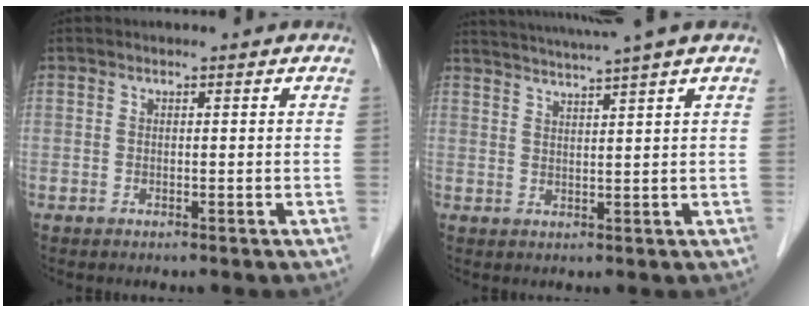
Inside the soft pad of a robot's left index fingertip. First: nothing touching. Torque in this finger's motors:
{"motor_torque": [0.00, -0.94, 0.39, 0.10]}